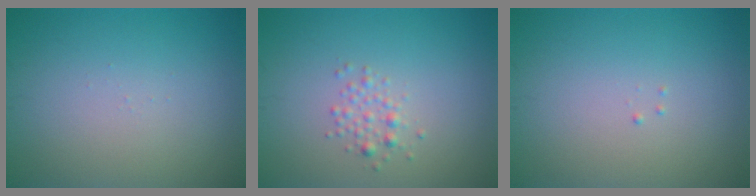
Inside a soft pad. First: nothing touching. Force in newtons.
{"total": 1.4, "press": 1.4, "slide": 0.1}
{"total": 0.0}